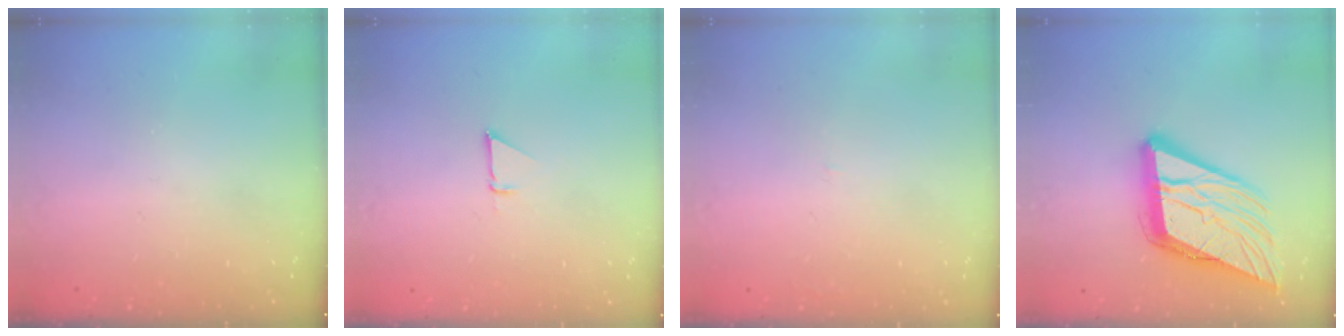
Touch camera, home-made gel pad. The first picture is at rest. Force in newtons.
{"total": 1.9, "press": 1.9, "slide": 0.0}
{"total": 0.9, "press": 0.9, "slide": 0.1}
{"total": 20.5, "press": 20.2, "slide": 3.3}